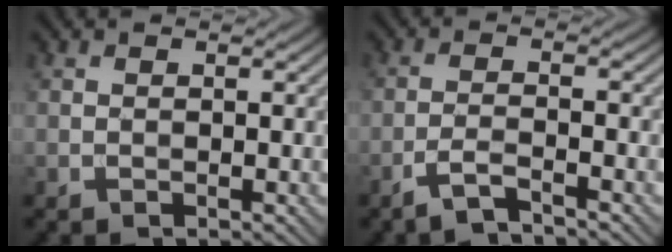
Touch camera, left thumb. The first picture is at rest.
{"total": 3.5, "force": [-2.6, 0.6, 2.3], "torque": [-0.039, 0.006, -0.065]}